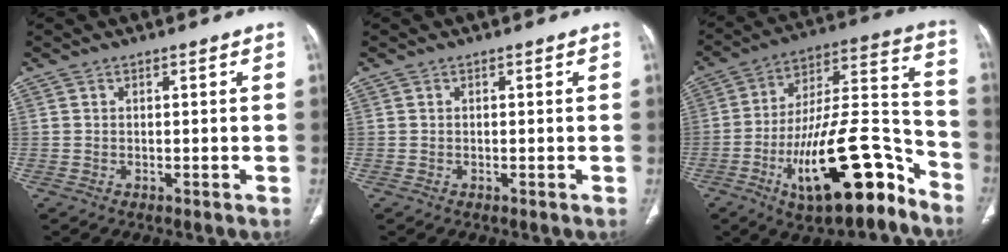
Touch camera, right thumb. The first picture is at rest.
{"total": 0.0}
{"total": 24.7, "force": [-13.1, 8.6, 19.1], "torque": [-0.284, 0.084, -0.209]}